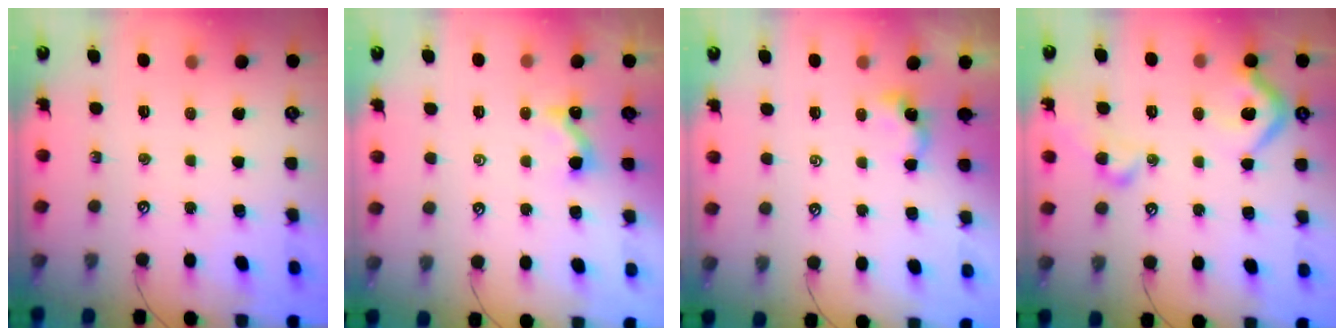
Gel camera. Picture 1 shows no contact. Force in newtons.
{"total": 0.0}
{"total": 3.0, "press": 3.0, "slide": 0.1}
{"total": 12.1, "press": 12.0, "slide": 1.8}